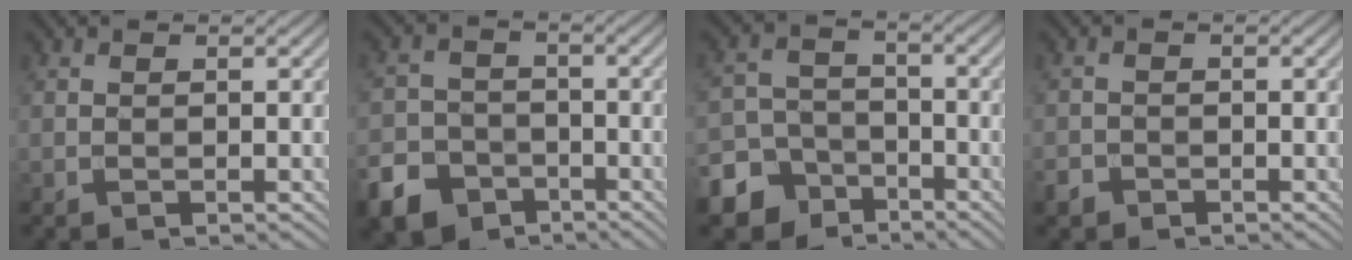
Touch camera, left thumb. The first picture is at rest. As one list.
[{"total": 8.6, "force": [-5.5, 6.0, 2.7], "torque": [-0.058, -0.023, -0.108]}, {"total": 9.0, "force": [-5.8, 6.4, 2.3], "torque": [-0.048, -0.020, -0.123]}, {"total": 1.8, "force": [-1.3, 1.2, 0.4], "torque": [-0.010, -0.004, -0.033]}]